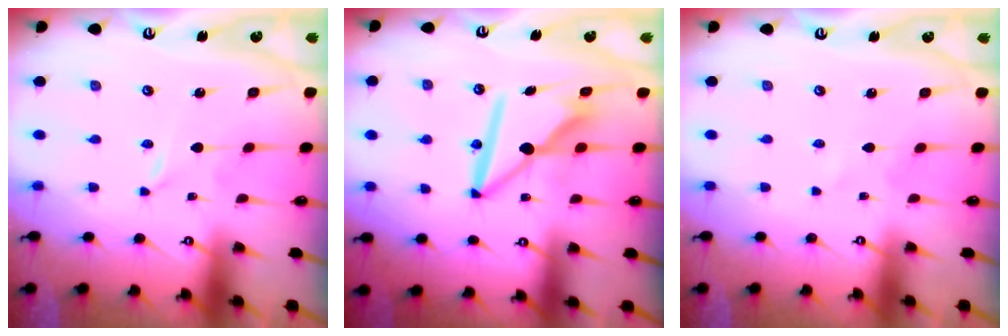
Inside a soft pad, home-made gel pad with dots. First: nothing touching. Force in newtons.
{"total": 10.1, "press": 10.0, "slide": 1.1}
{"total": 0.0}